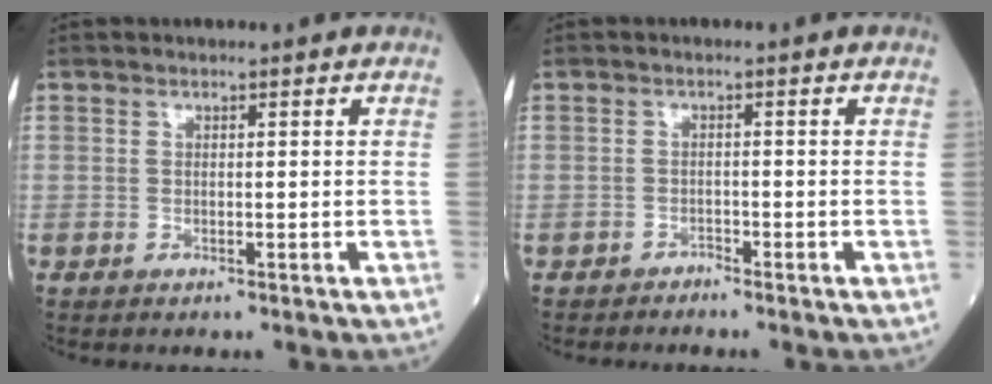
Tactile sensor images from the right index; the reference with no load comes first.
{"total": 1.1, "force": [-1.0, 0.1, -0.2], "torque": [0.007, -0.001, -0.022]}